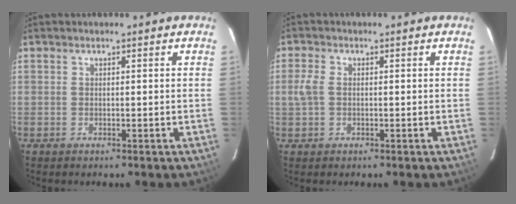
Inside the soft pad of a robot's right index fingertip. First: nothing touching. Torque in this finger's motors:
{"motor_torque": [0.14, 0.10, 0.07, 0.03]}